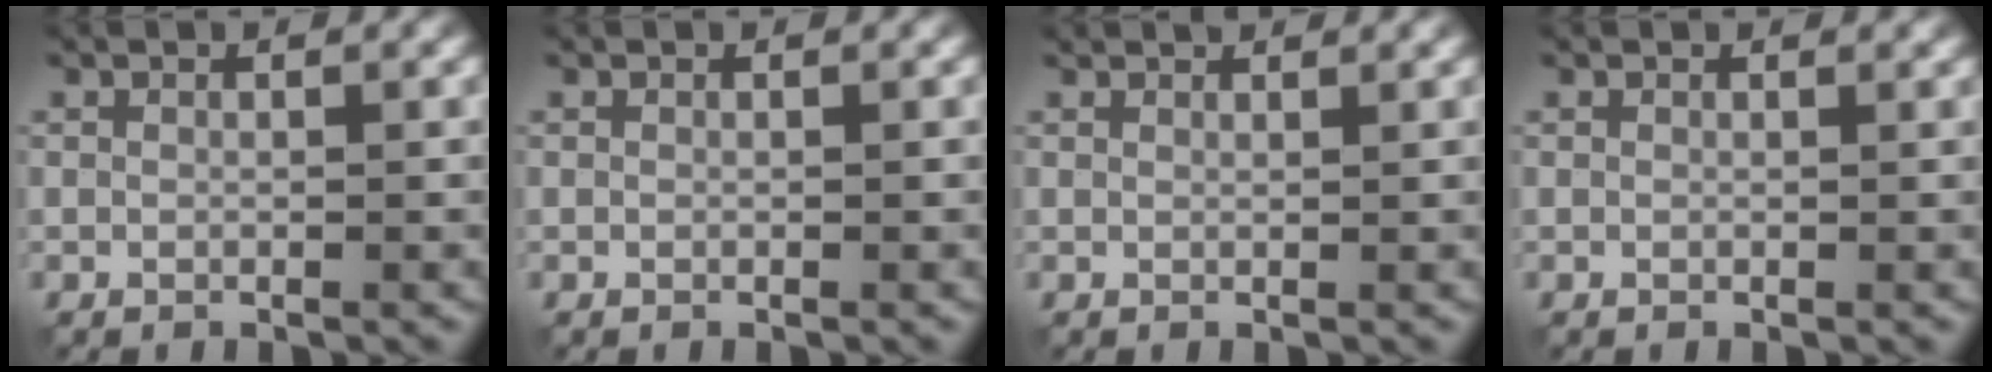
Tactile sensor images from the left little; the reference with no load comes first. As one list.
[{"total": 0.0}, {"total": 1.4, "force": [1.3, 0.1, 0.3], "torque": [-0.011, 0.000, 0.017]}, {"total": 0.8, "force": [0.7, 0.1, 0.2], "torque": [-0.004, 0.000, 0.007]}]